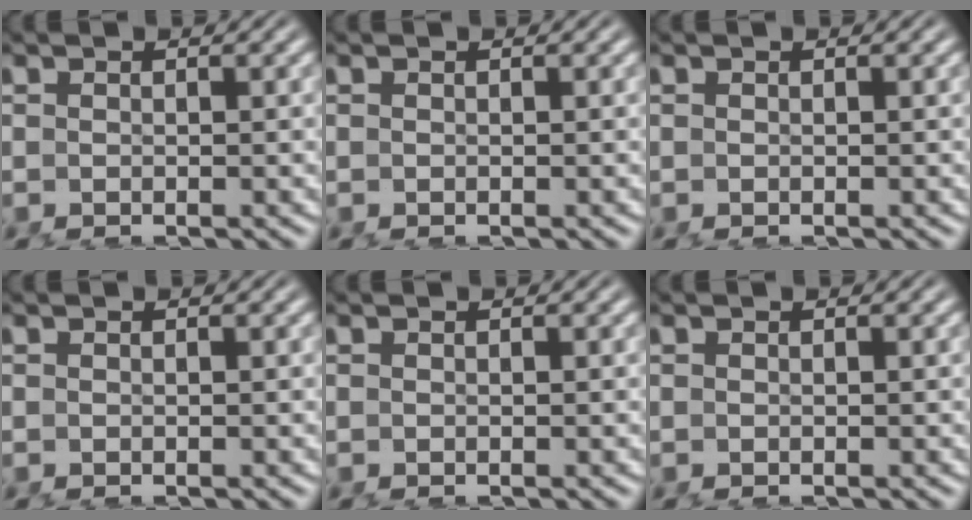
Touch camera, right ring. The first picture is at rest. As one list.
[{"total": 0.0}, {"total": 0.0}, {"total": 0.0}, {"total": 0.0}, {"total": 0.0}]